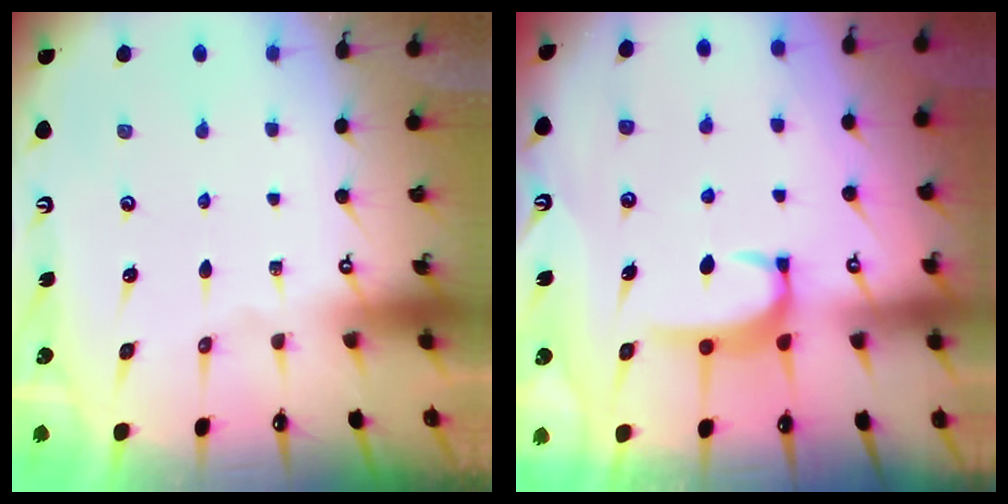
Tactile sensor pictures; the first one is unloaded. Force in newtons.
{"total": 2.8, "press": 2.8, "slide": 0.4}